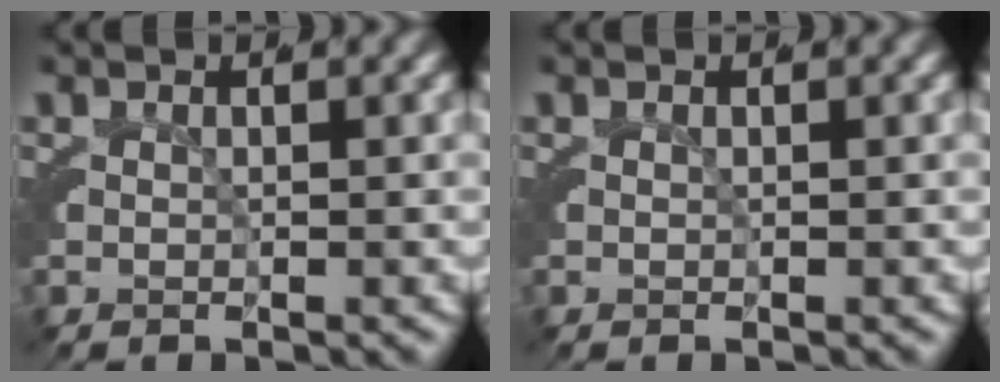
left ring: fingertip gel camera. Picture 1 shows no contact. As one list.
[{"total": 0.0}]